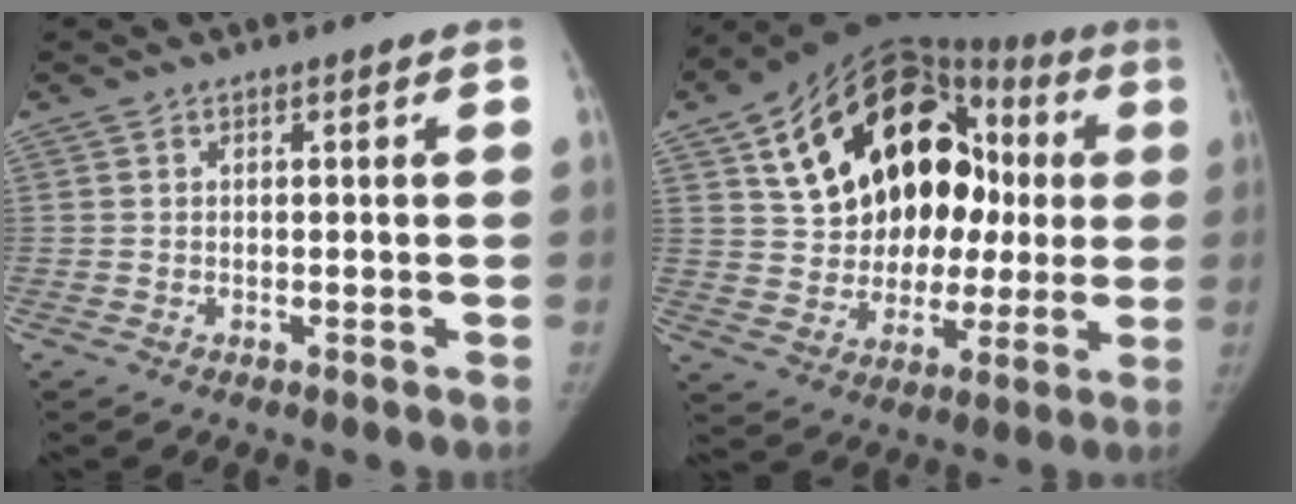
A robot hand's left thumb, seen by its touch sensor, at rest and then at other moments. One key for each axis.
{"total": 27.7, "fx": 6.2, "fy": 17.8, "fz": 20.3, "tx": -0.270, "ty": 0.046, "tz": 0.106}